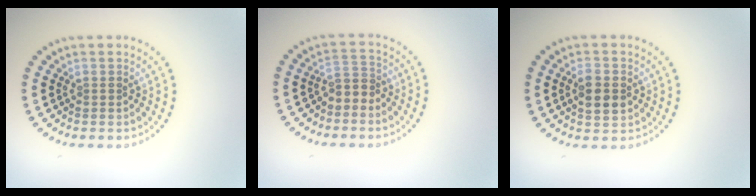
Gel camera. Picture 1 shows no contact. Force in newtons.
{"total": 1.8, "press": 1.5, "slide": 1.0}
{"total": 3.1, "press": 3.1, "slide": 0.3}